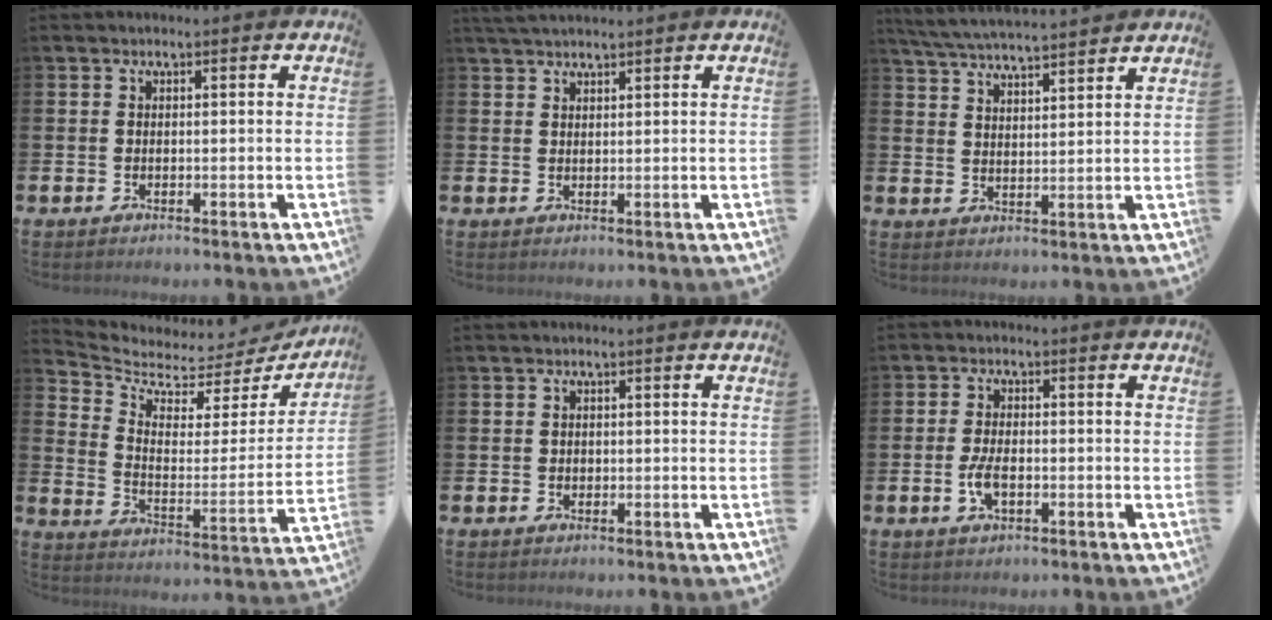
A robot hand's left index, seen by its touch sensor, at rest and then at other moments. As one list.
[{"total": 2.3, "force": [2.2, 0.3, 0.6], "torque": [-0.014, -0.002, 0.040]}, {"total": 5.6, "force": [5.5, 0.0, 1.0], "torque": [-0.043, -0.029, 0.099]}, {"total": 4.5, "force": [3.9, 2.1, 0.8], "torque": [-0.050, -0.040, 0.058]}, {"total": 0.5, "force": [0.2, 0.5, 0.1], "torque": [-0.001, 0.004, 0.001]}, {"total": 3.6, "force": [-0.9, 1.6, 3.1], "torque": [-0.059, 0.000, -0.019]}]